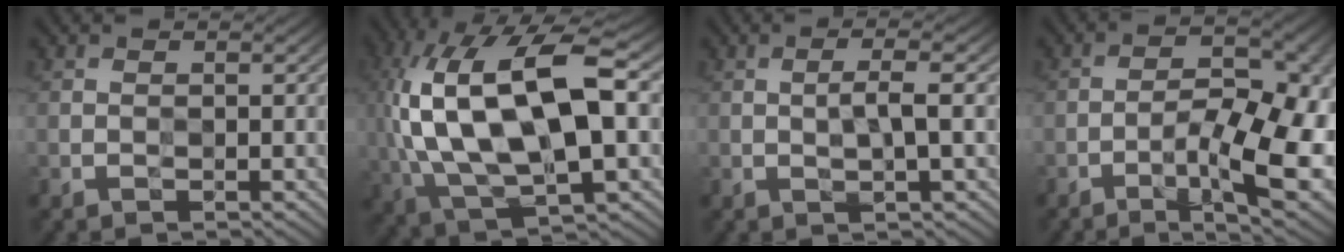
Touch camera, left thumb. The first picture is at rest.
{"total": 18.7, "force": [1.9, 8.0, 16.8], "torque": [-0.355, 0.019, 0.037]}
{"total": 4.0, "force": [0.3, 0.6, 4.0], "torque": [-0.073, 0.005, 0.005]}
{"total": 12.7, "force": [-4.9, 4.2, 10.9], "torque": [-0.152, 0.006, -0.077]}